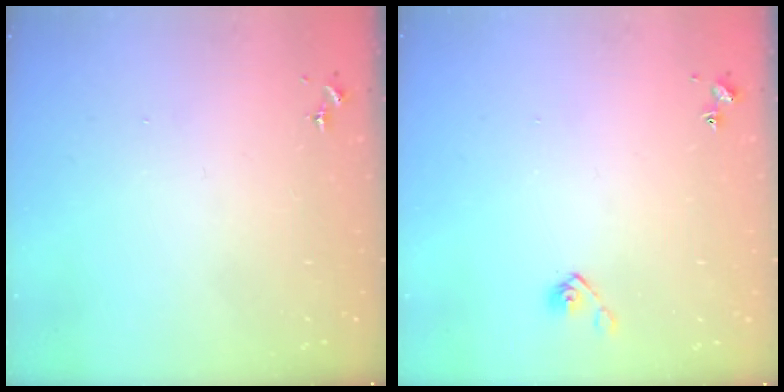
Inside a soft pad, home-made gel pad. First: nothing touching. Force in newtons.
{"total": 4.4, "press": 4.3, "slide": 0.7}